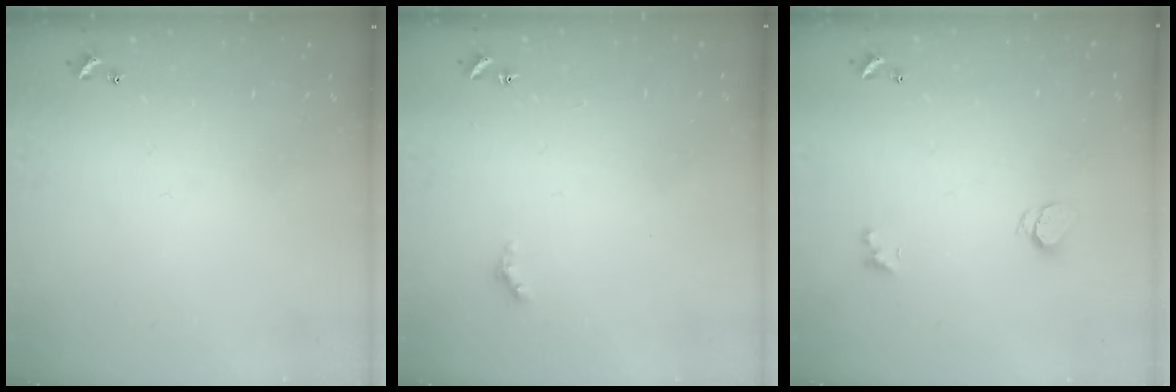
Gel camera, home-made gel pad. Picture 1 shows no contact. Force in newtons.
{"total": 1.5, "press": 1.4, "slide": 0.3}
{"total": 1.8, "press": 1.7, "slide": 0.3}